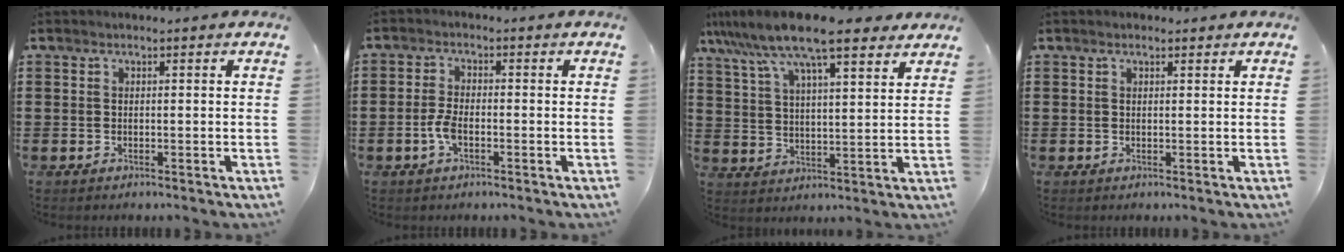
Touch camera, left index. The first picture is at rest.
{"total": 3.5, "force": [-1.2, 1.4, 3.0], "torque": [-0.082, -0.005, -0.029]}
{"total": 12.0, "force": [9.2, 2.3, 7.3], "torque": [-0.171, -0.022, 0.159]}
{"total": 0.9, "force": [0.7, 0.3, 0.5], "torque": [-0.010, 0.003, 0.012]}